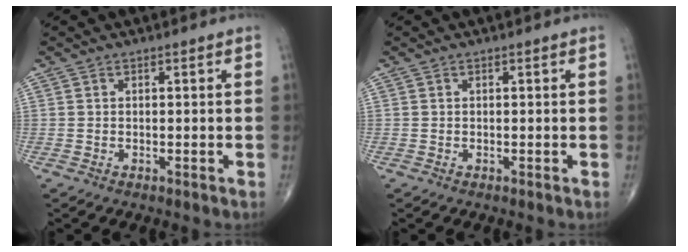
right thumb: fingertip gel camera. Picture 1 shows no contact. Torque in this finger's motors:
{"motor_torque": [0.00, 0.00, -0.02, 0.02, 0.00]}